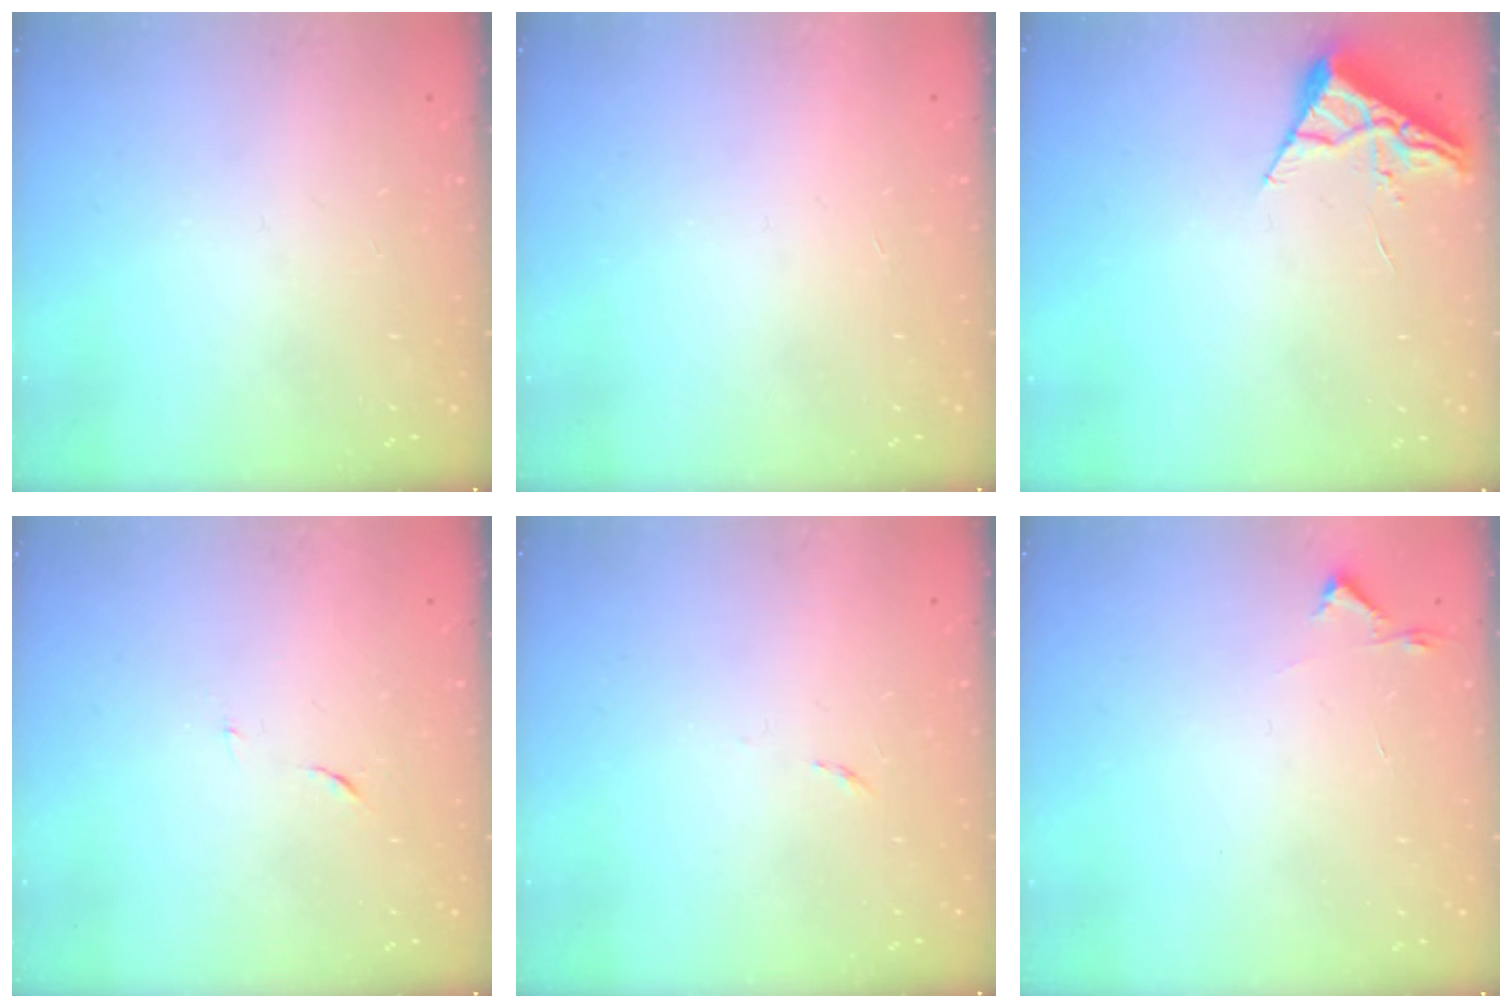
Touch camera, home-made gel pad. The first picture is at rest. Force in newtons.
{"total": 1.5, "press": 1.5, "slide": 0.1}
{"total": 3.9, "press": 3.9, "slide": 0.5}
{"total": 4.5, "press": 4.3, "slide": 1.0}
{"total": 2.6, "press": 2.6, "slide": 0.4}
{"total": 2.7, "press": 2.6, "slide": 0.4}